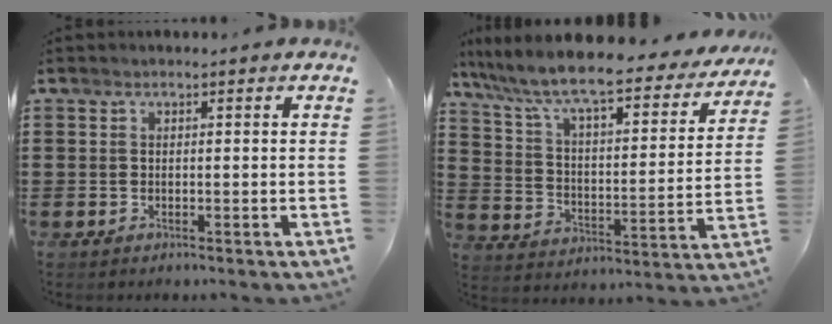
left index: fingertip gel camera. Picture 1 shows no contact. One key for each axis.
{"total": 8.7, "fx": 7.5, "fy": 0.9, "fz": 4.5, "tx": -0.120, "ty": -0.056, "tz": 0.121}